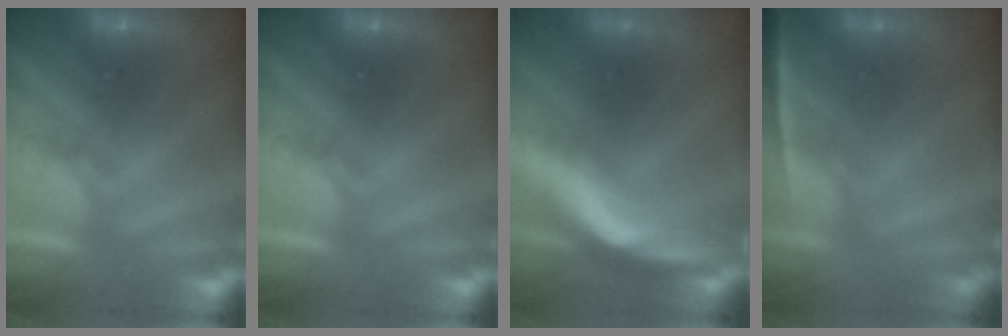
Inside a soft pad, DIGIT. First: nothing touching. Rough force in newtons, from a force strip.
{"total": 0.0}
{"total": 7.5}
{"total": 1.4}